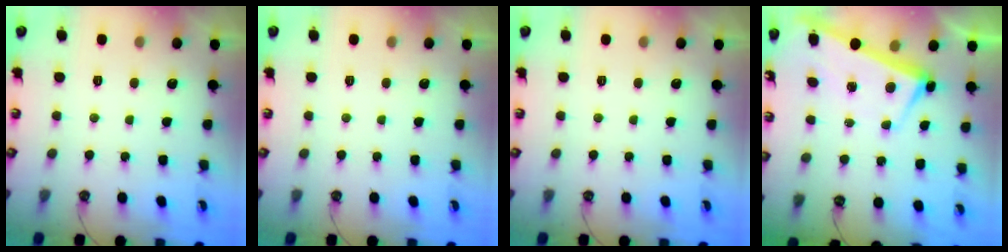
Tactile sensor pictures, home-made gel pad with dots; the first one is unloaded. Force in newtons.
{"total": 0.0}
{"total": 0.0}
{"total": 3.2, "press": 3.1, "slide": 0.8}